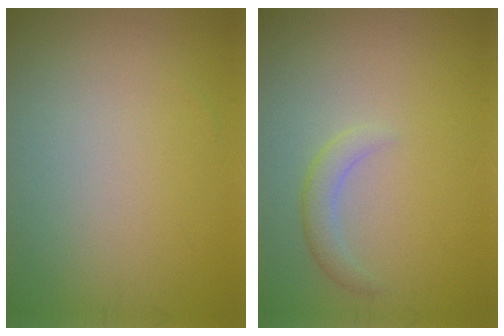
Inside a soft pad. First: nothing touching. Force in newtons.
{"total": 1.8, "press": 1.8, "slide": 0.1}